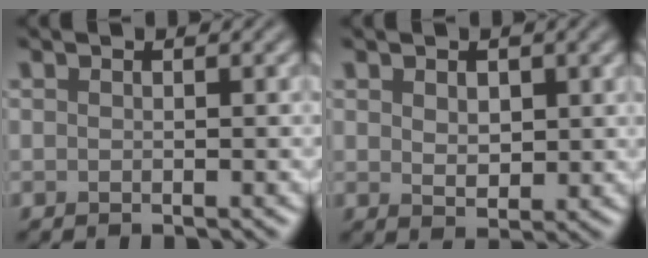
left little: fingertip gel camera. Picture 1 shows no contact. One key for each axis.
{"total": 2.1, "fx": 0.8, "fy": 1.4, "fz": 1.4, "tx": -0.026, "ty": -0.005, "tz": 0.017}